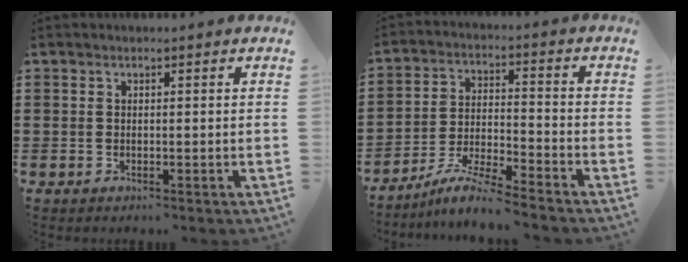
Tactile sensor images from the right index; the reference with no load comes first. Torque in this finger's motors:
{"motor_torque": [-0.04, 0.07, 0.04, -0.01]}